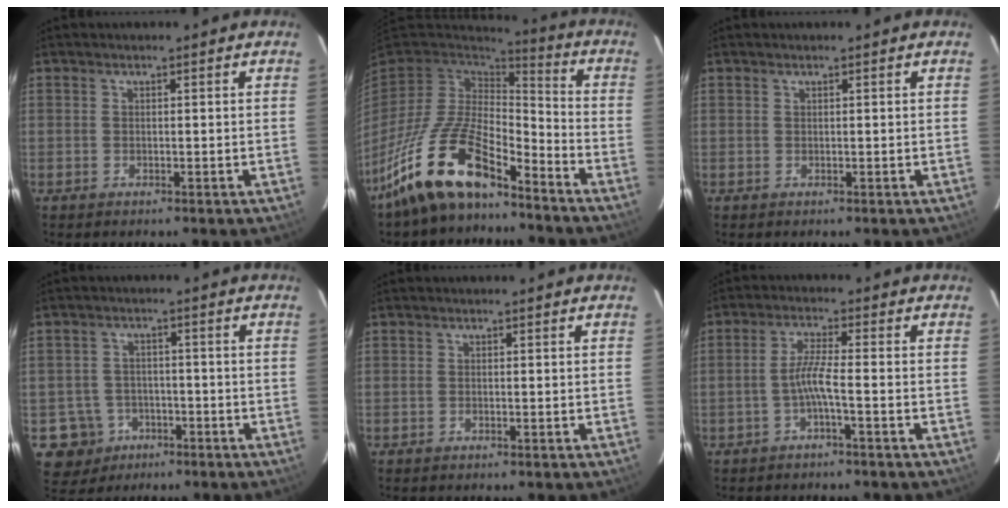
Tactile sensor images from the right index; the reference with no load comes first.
{"total": 17.3, "force": [-12.3, 6.1, 10.5], "torque": [-0.222, -0.011, -0.232]}
{"total": 0.0}
{"total": 7.5, "force": [-3.3, 6.8, 0.5], "torque": [-0.034, 0.030, -0.044]}
{"total": 0.0}
{"total": 3.6, "force": [-1.8, -0.6, 3.1], "torque": [-0.070, 0.004, -0.033]}